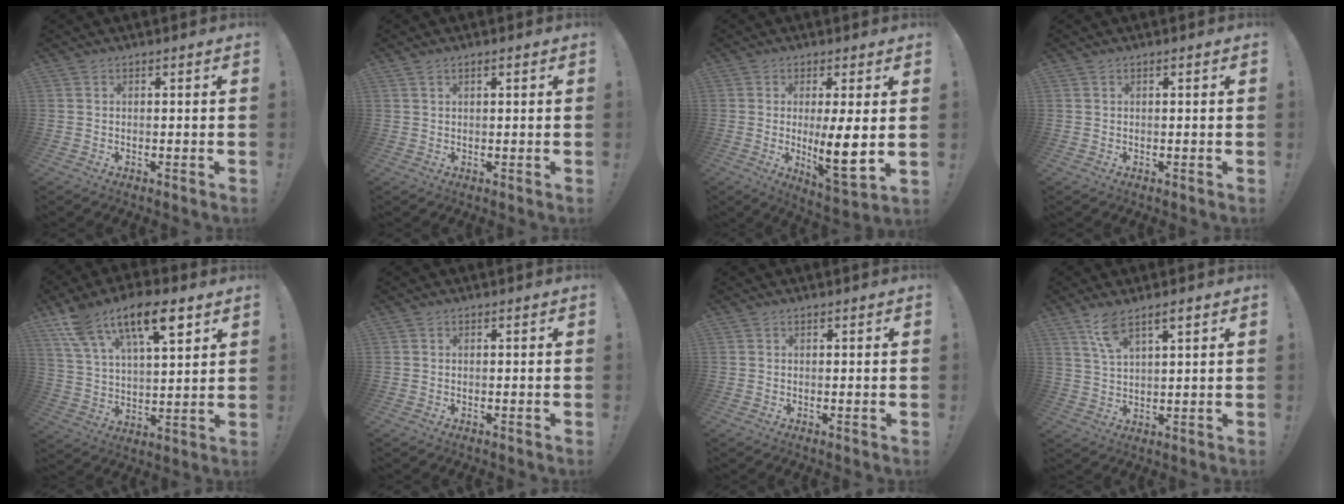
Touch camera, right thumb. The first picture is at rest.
{"total": 1.3, "force": [0.7, 0.5, 0.9], "torque": [-0.024, 0.005, 0.015]}
{"total": 10.7, "force": [0.2, 2.7, 10.4], "torque": [-0.163, -0.023, 0.000]}
{"total": 0.0}
{"total": 16.7, "force": [10.2, 7.2, 11.0], "torque": [-0.192, -0.050, 0.179]}
{"total": 0.0}
{"total": 0.5, "force": [0.4, 0.1, 0.3], "torque": [0.004, -0.004, 0.005]}
{"total": 7.7, "force": [5.1, 2.6, 5.1], "torque": [-0.090, -0.018, 0.092]}